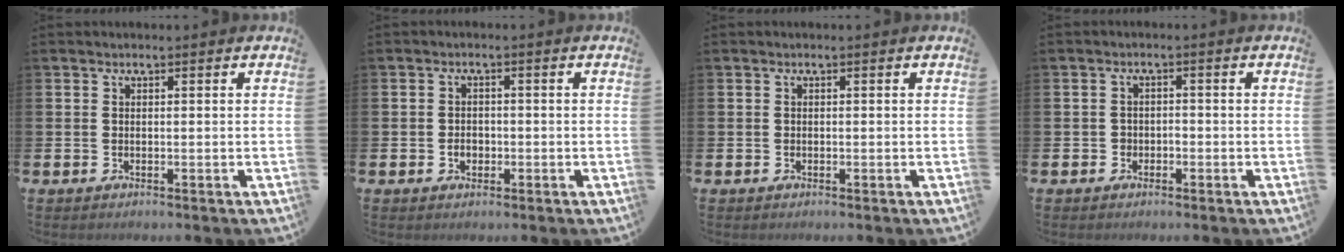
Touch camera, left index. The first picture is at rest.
{"total": 1.7, "force": [-0.4, 1.4, 0.9], "torque": [-0.006, 0.000, -0.014]}
{"total": 0.0}
{"total": 1.4, "force": [-0.7, 1.2, 0.3], "torque": [-0.003, 0.000, -0.018]}